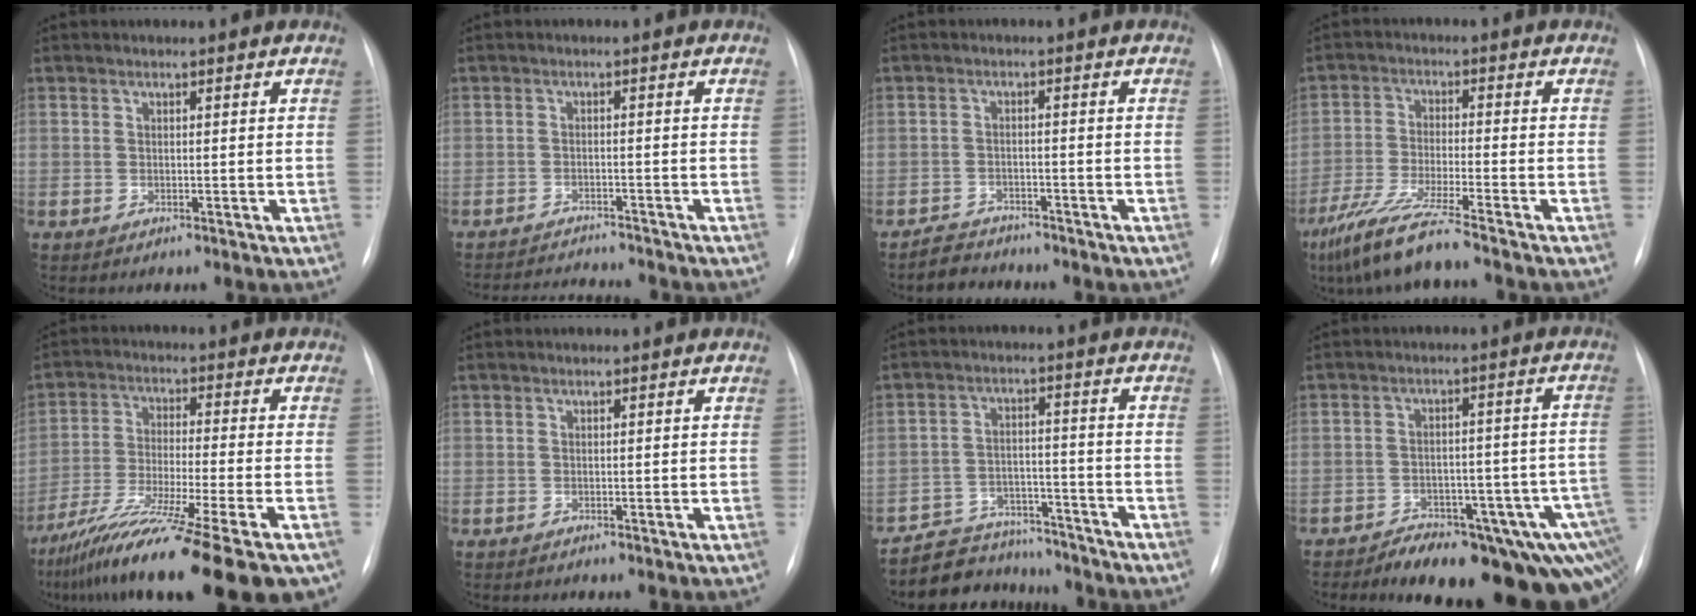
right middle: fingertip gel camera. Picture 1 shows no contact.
{"total": 8.7, "force": [-8.5, 0.6, 2.1], "torque": [-0.034, -0.006, -0.120]}
{"total": 3.7, "force": [-3.3, 1.6, -0.3], "torque": [-0.004, -0.004, -0.054]}
{"total": 10.4, "force": [-8.1, -1.4, 6.5], "torque": [-0.125, -0.047, -0.145]}
{"total": 19.9, "force": [-14.5, 0.8, 13.6], "torque": [-0.207, -0.052, -0.239]}
{"total": 0.0}
{"total": 12.3, "force": [-11.1, 4.9, 1.8], "torque": [-0.025, 0.030, -0.161]}
{"total": 19.3, "force": [-12.4, 6.4, 13.4], "torque": [-0.091, 0.031, -0.147]}